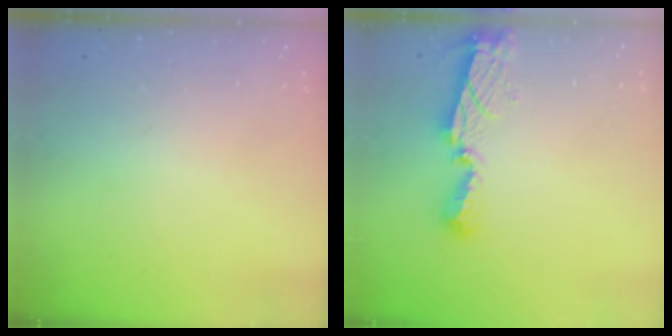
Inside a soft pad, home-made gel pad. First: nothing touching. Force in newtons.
{"total": 7.9, "press": 7.9, "slide": 0.3}